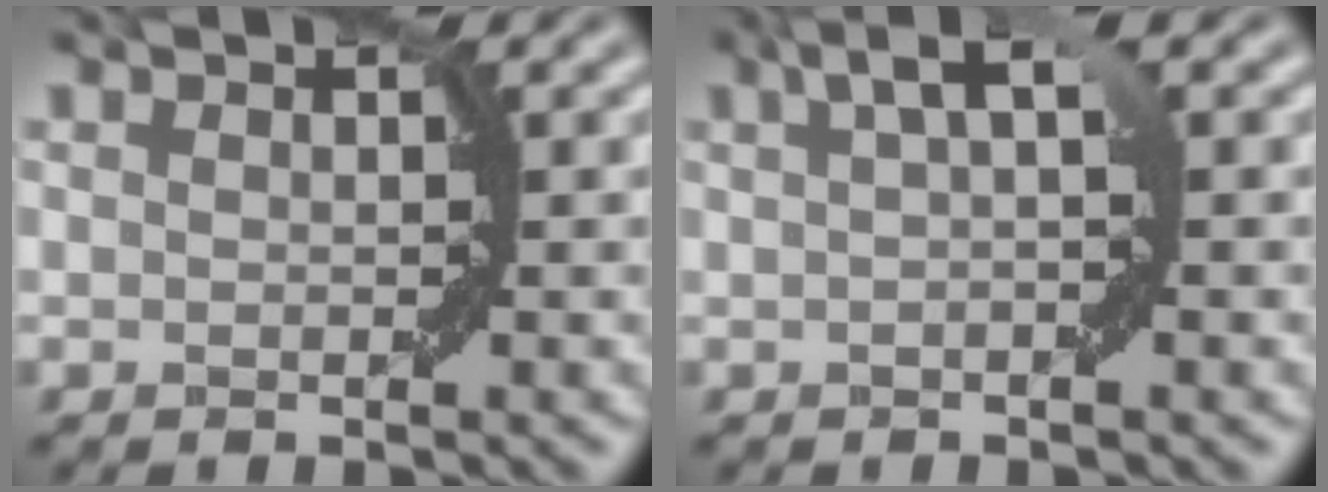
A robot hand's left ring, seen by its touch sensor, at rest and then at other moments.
{"total": 2.6, "force": [1.0, 0.4, 2.3], "torque": [-0.035, 0.008, 0.016]}